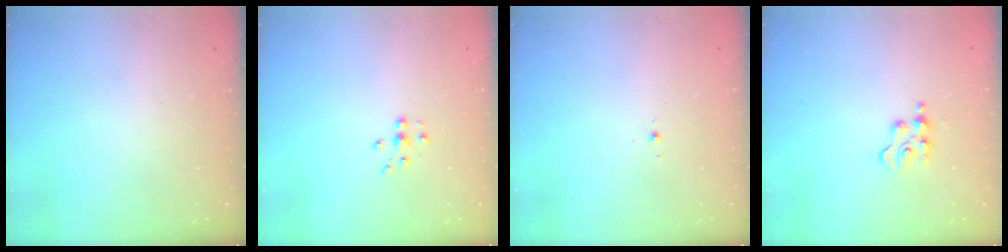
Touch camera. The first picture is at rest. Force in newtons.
{"total": 5.6, "press": 5.5, "slide": 0.7}
{"total": 2.9, "press": 2.8, "slide": 0.8}
{"total": 3.3, "press": 3.2, "slide": 0.5}